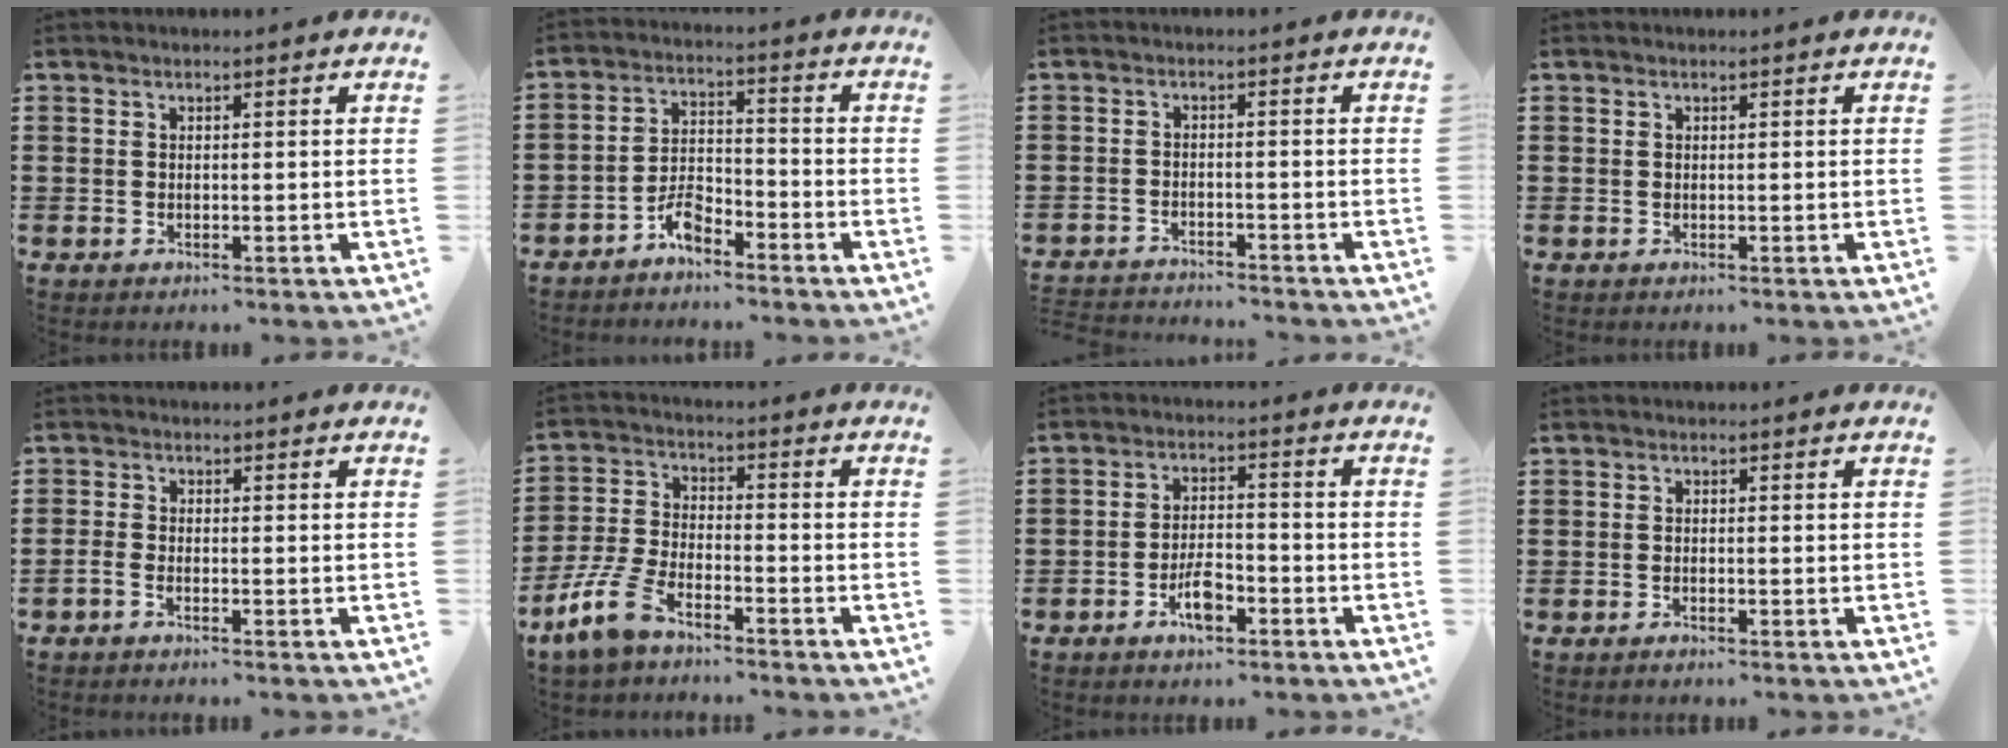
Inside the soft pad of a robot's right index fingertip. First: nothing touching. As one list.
[{"total": 4.5, "force": [-3.7, 1.5, 2.1], "torque": [-0.045, 0.007, -0.070]}, {"total": 2.4, "force": [-2.3, 0.1, -0.2], "torque": [-0.003, 0.002, -0.052]}, {"total": 0.0}, {"total": 1.2, "force": [-1.0, 0.1, 0.6], "torque": [-0.012, -0.003, -0.019]}, {"total": 7.4, "force": [-5.4, 2.4, 4.5], "torque": [-0.121, -0.004, -0.109]}, {"total": 5.1, "force": [-2.8, 1.8, 3.9], "torque": [-0.078, 0.001, -0.052]}, {"total": 0.7, "force": [-0.5, -0.1, 0.4], "torque": [-0.011, -0.008, -0.007]}]